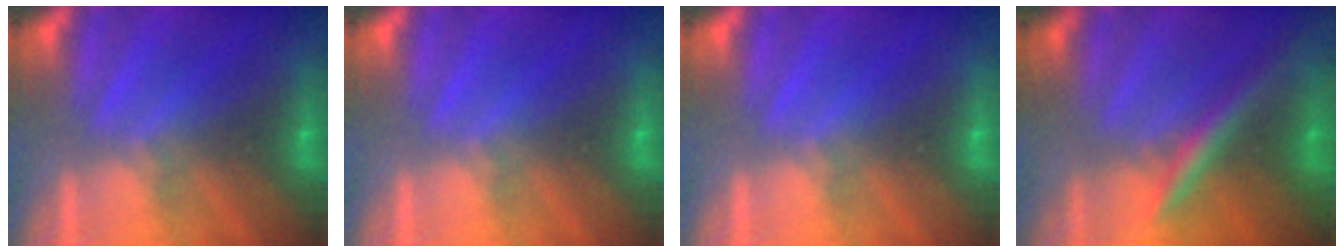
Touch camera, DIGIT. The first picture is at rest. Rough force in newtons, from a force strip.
{"total": 0.0}
{"total": 0.0}
{"total": 2.4}